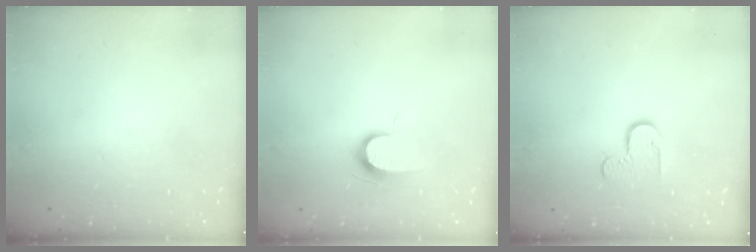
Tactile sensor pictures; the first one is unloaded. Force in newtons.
{"total": 6.4, "press": 6.3, "slide": 0.7}
{"total": 5.1, "press": 5.0, "slide": 0.5}